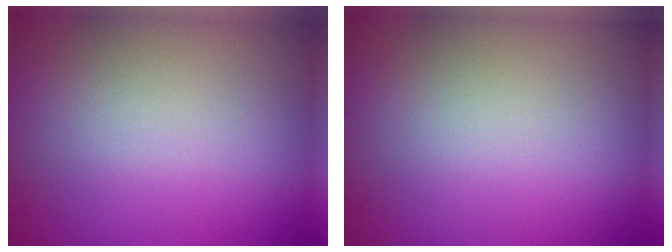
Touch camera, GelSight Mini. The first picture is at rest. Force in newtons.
{"total": 0.0}